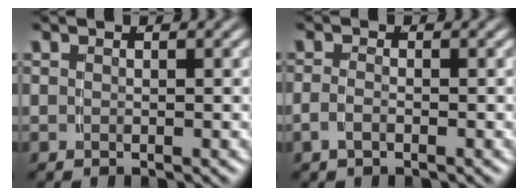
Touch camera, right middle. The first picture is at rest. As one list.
[{"total": 1.2, "force": [-0.9, 0.1, 0.8], "torque": [-0.021, -0.007, -0.013]}]